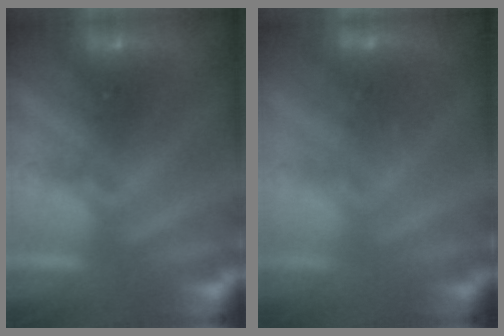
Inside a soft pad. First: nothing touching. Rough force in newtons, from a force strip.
{"total": 2.7}